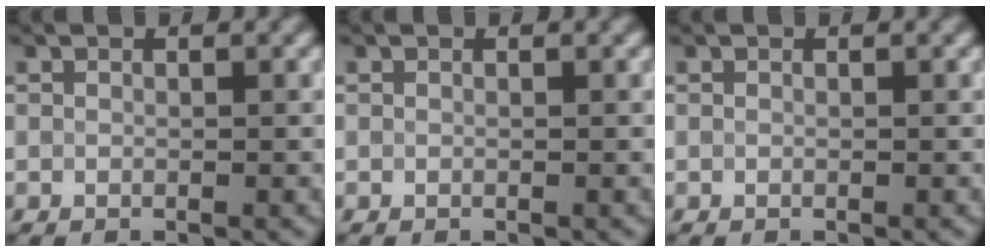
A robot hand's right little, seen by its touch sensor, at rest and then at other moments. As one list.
[{"total": 0.0}, {"total": 0.0}]